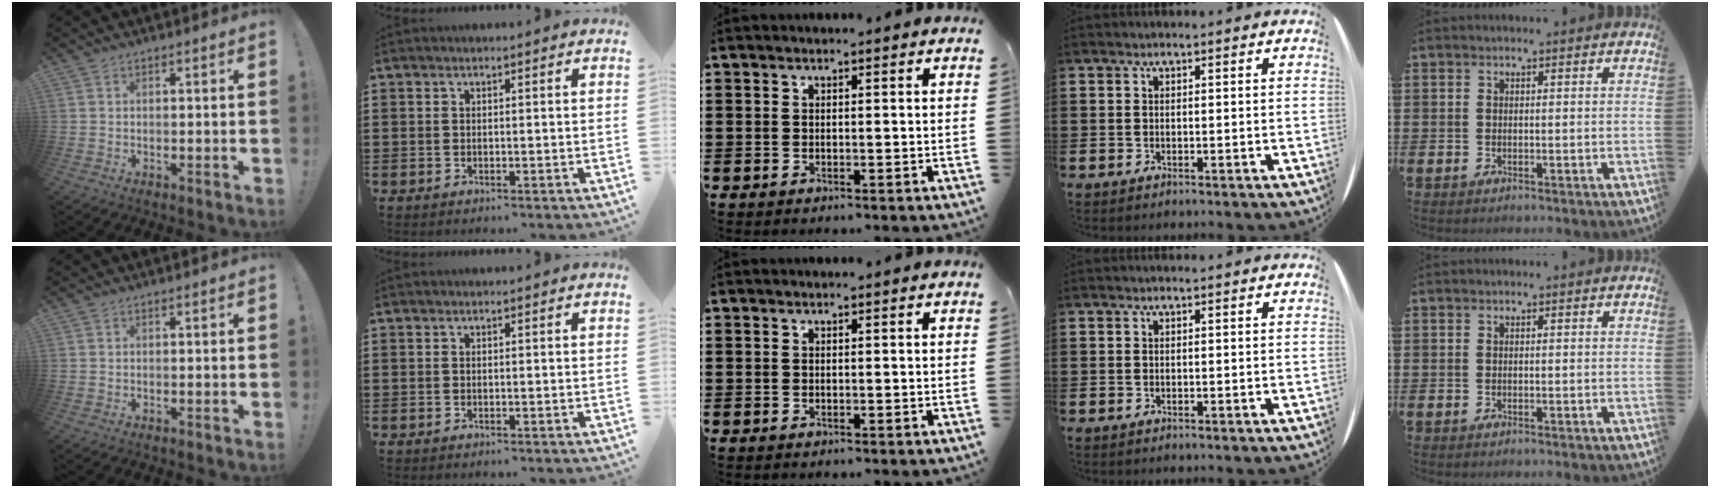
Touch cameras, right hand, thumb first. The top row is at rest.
{}